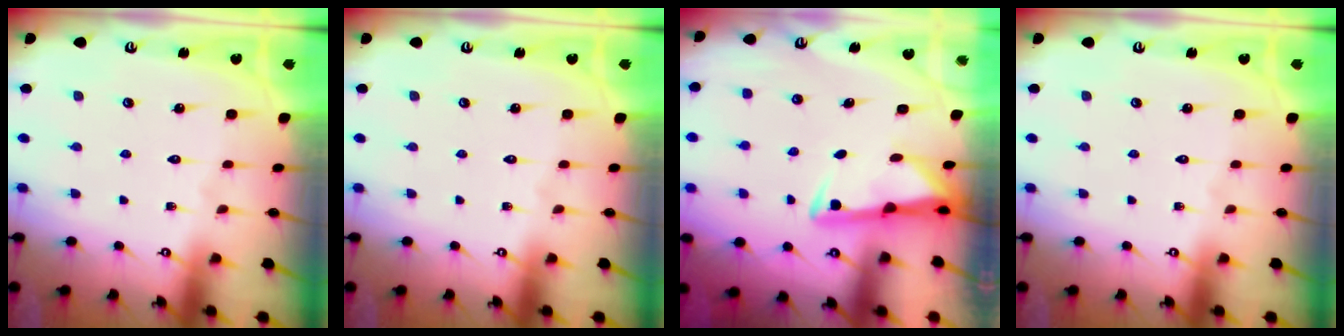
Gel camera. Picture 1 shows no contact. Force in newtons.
{"total": 0.0}
{"total": 2.8, "press": 2.7, "slide": 0.5}
{"total": 0.0}